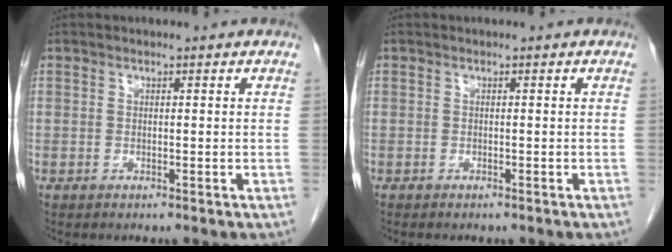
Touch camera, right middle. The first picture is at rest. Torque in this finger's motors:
{"motor_torque": [0.16, 0.02, 0.01, 0.01]}